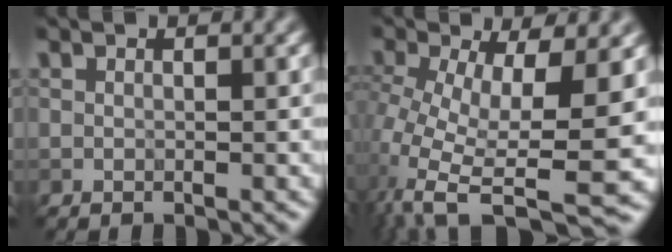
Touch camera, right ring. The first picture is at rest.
{"total": 11.7, "force": [-2.1, 4.5, 10.5], "torque": [-0.201, -0.028, -0.005]}